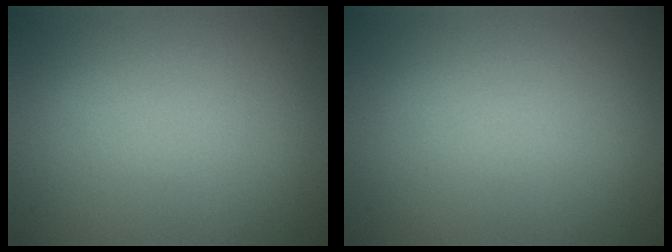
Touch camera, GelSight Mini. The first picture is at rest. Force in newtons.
{"total": 0.0}